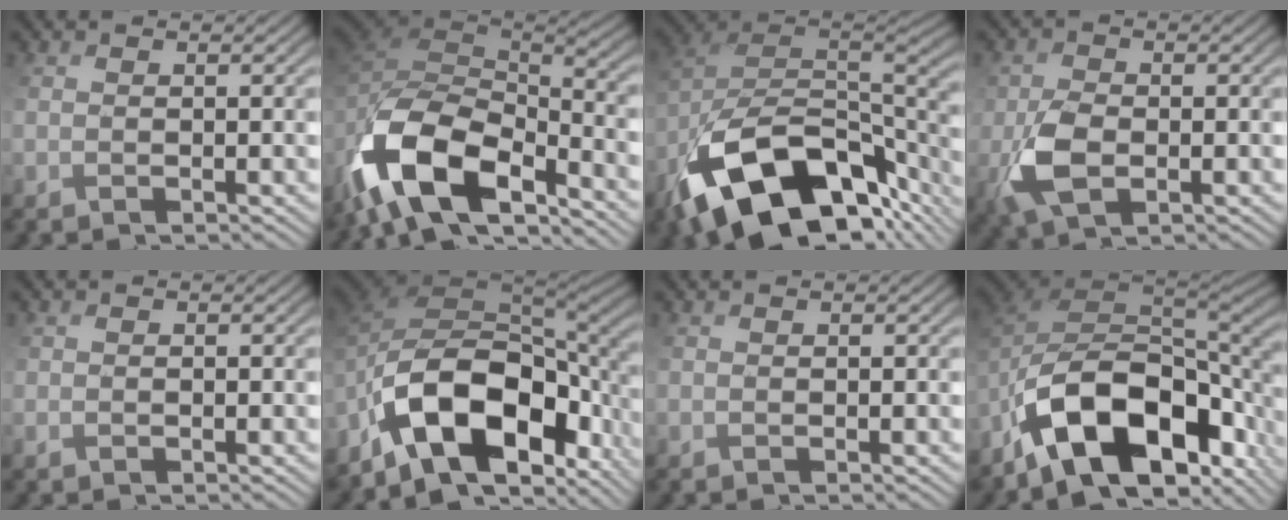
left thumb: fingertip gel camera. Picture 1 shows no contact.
{"total": 15.2, "force": [-6.8, 6.8, 11.7], "torque": [-0.293, -0.021, -0.114]}
{"total": 17.3, "force": [-9.1, 9.1, 11.6], "torque": [-0.230, -0.021, -0.147]}
{"total": 4.9, "force": [-0.8, 3.2, 3.6], "torque": [-0.078, -0.007, -0.013]}
{"total": 0.6, "force": [-0.1, 0.6, 0.0], "torque": [0.006, -0.003, -0.001]}
{"total": 16.6, "force": [-6.6, 8.1, 12.9], "torque": [-0.270, -0.011, -0.109]}
{"total": 0.0}
{"total": 17.3, "force": [-8.3, 7.8, 13.0], "torque": [-0.259, -0.017, -0.130]}